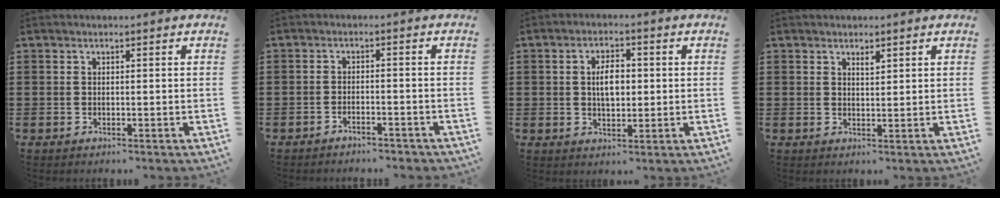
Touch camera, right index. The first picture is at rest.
{"total": 2.1, "force": [-2.1, 0.2, 0.2], "torque": [-0.010, 0.000, -0.044]}
{"total": 4.5, "force": [0.2, 2.2, 4.0], "torque": [-0.071, 0.005, 0.000]}
{"total": 1.3, "force": [1.0, 0.5, 0.7], "torque": [-0.014, 0.002, 0.018]}